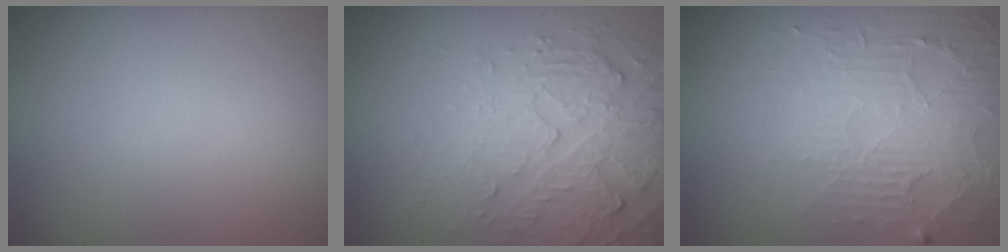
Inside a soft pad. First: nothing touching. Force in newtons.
{"total": 5.5, "press": 3.5, "slide": 4.2}
{"total": 4.3, "press": 3.4, "slide": 2.6}